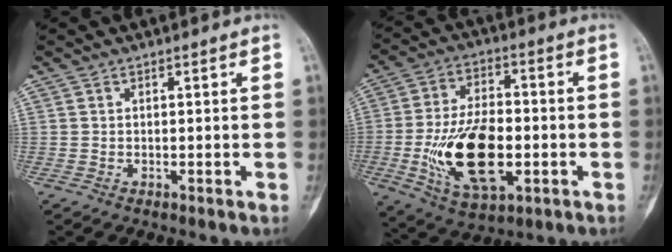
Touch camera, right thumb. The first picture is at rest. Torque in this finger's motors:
{"motor_torque": [2.31, 2.34, 0.83, 0.56, 0.16]}